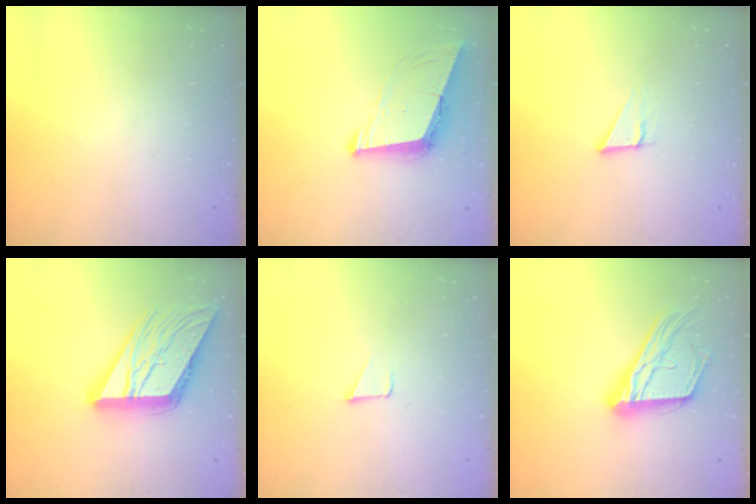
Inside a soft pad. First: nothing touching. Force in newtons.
{"total": 8.6, "press": 7.8, "slide": 3.6}
{"total": 2.9, "press": 2.9, "slide": 0.2}
{"total": 18.6, "press": 18.5, "slide": 2.0}
{"total": 1.2, "press": 1.2, "slide": 0.1}
{"total": 17.9, "press": 17.8, "slide": 1.5}